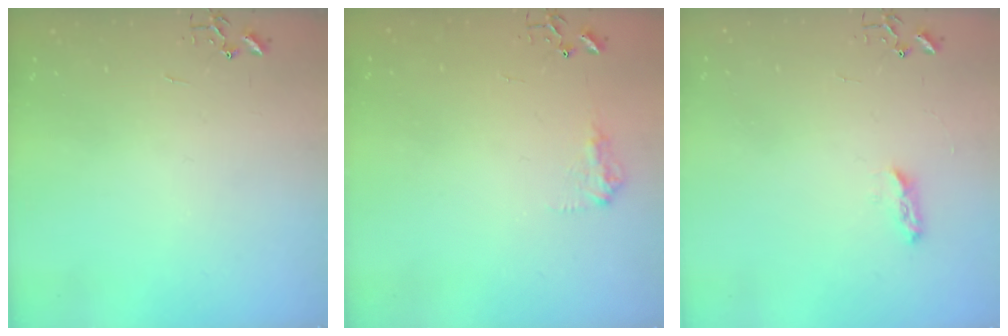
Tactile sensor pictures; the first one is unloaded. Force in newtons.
{"total": 7.9, "press": 7.9, "slide": 0.3}
{"total": 5.3, "press": 5.2, "slide": 0.6}